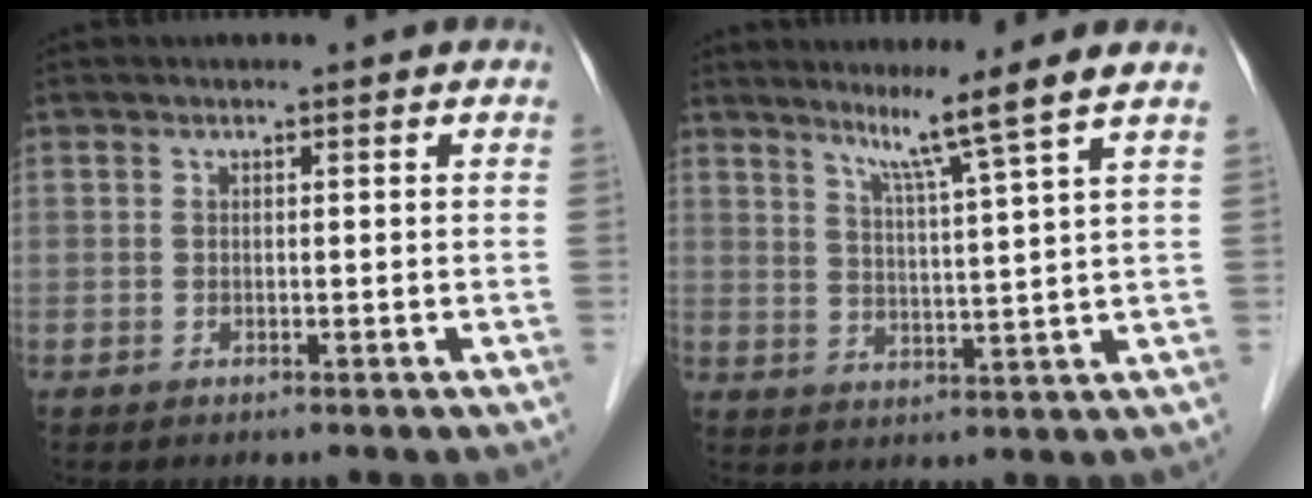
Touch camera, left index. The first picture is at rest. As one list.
[{"total": 7.5, "force": [5.3, -2.6, 4.7], "torque": [-0.075, -0.011, 0.090]}]